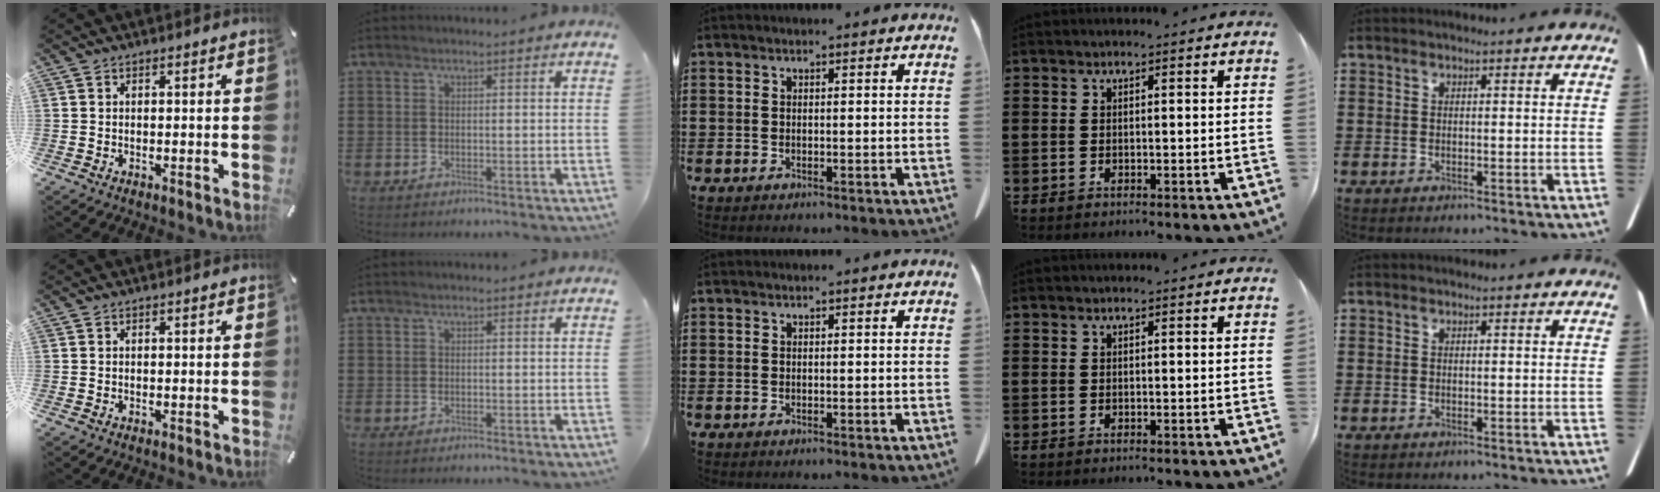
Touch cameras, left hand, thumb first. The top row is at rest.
{}